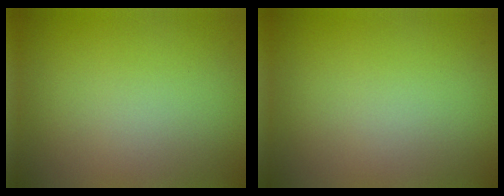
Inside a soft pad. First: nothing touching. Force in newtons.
{"total": 0.0}